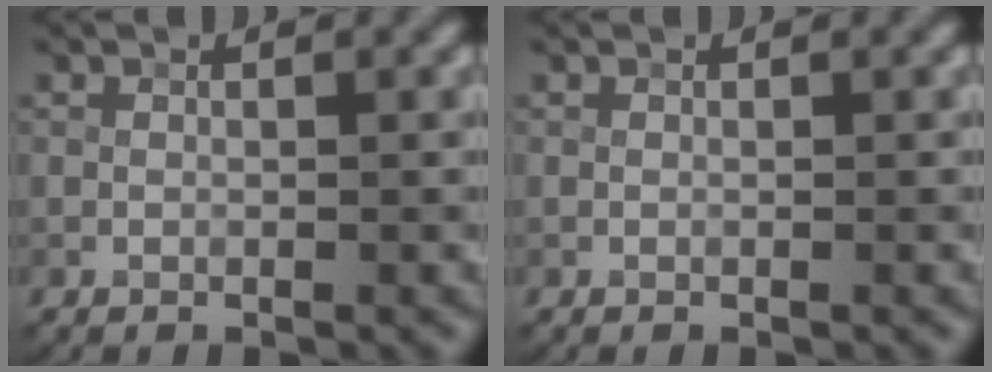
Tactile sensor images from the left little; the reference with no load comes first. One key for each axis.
{"total": 0.0}